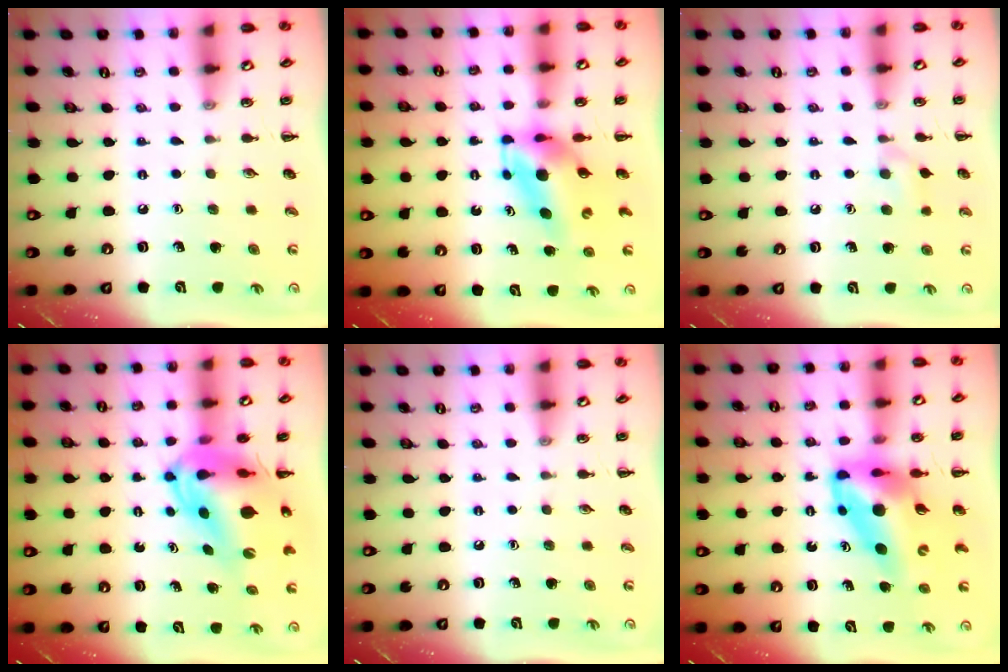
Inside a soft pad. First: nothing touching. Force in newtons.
{"total": 5.2, "press": 5.0, "slide": 1.3}
{"total": 6.0, "press": 5.6, "slide": 2.2}
{"total": 11.3, "press": 10.7, "slide": 3.4}
{"total": 0.0}
{"total": 12.3, "press": 11.7, "slide": 3.9}